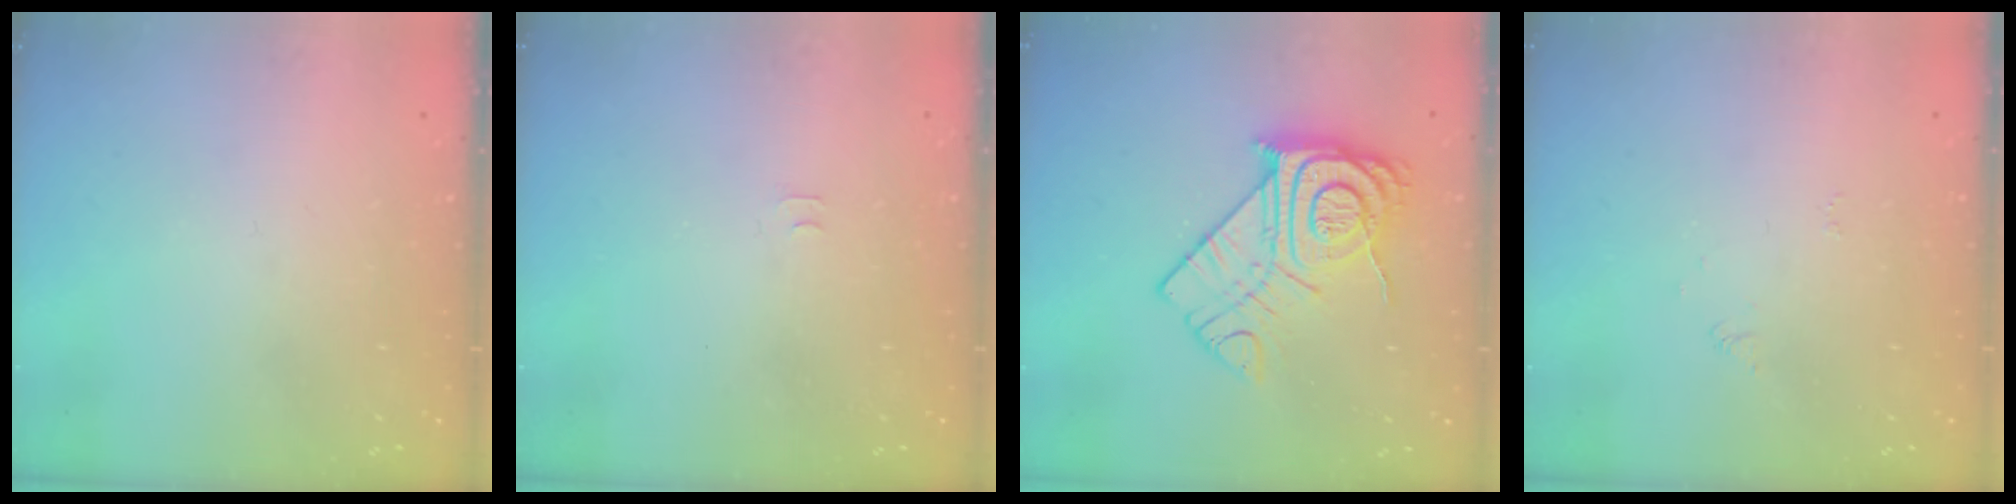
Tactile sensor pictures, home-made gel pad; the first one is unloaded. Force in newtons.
{"total": 3.8, "press": 3.8, "slide": 0.5}
{"total": 16.5, "press": 16.4, "slide": 1.4}
{"total": 3.8, "press": 3.7, "slide": 0.6}